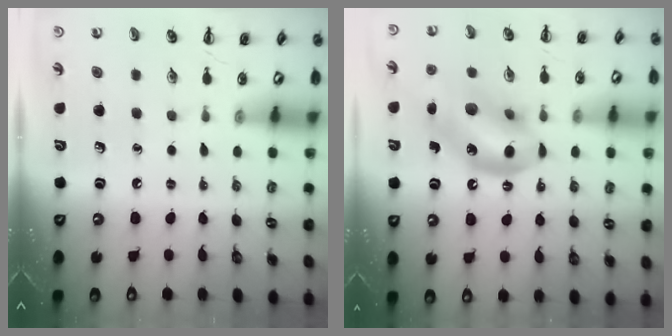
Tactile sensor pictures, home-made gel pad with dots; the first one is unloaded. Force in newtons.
{"total": 14.7, "press": 14.1, "slide": 4.1}